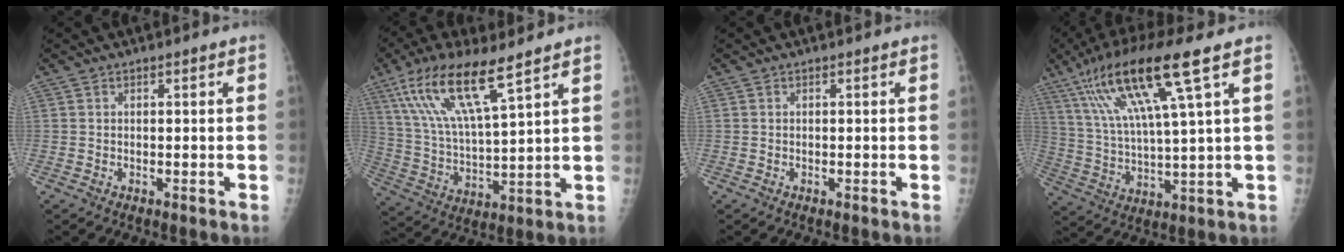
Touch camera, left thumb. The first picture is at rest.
{"total": 15.7, "force": [9.2, 3.4, 12.3], "torque": [-0.245, -0.031, 0.186]}
{"total": 0.0}
{"total": 17.3, "force": [8.5, 1.6, 15.0], "torque": [-0.298, -0.015, 0.158]}